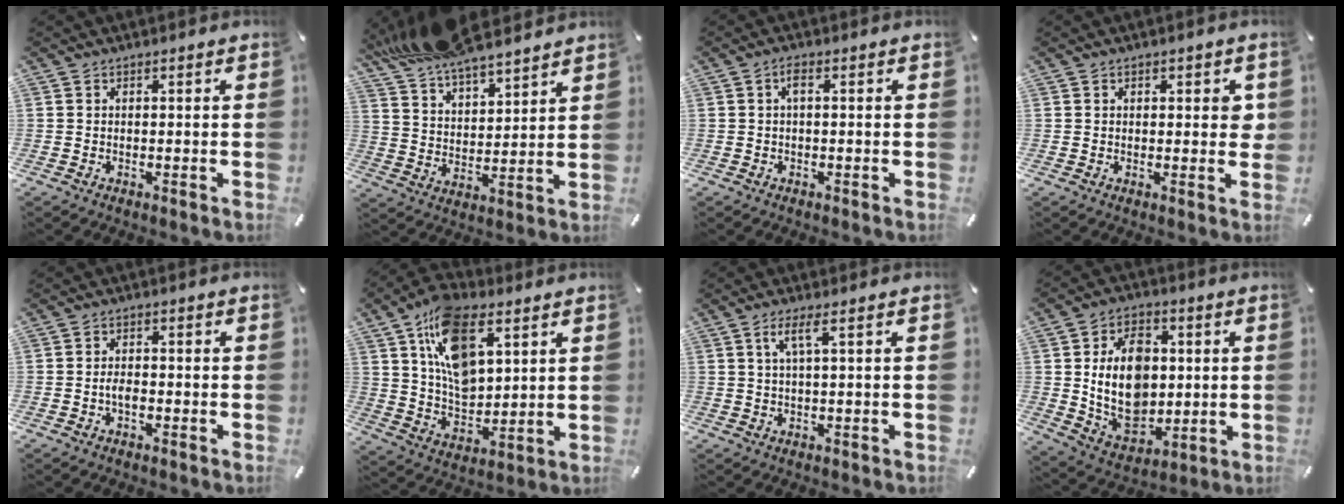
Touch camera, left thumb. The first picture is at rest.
{"total": 13.1, "force": [11.8, 3.5, 4.3], "torque": [-0.111, -0.070, 0.222]}
{"total": 2.0, "force": [0.1, 0.7, 1.9], "torque": [-0.039, 0.006, 0.000]}
{"total": 2.8, "force": [0.5, 1.5, 2.3], "torque": [-0.028, 0.000, 0.004]}
{"total": 2.6, "force": [-1.1, 1.3, 1.9], "torque": [-0.036, 0.007, -0.020]}
{"total": 16.6, "force": [7.9, 9.6, 11.0], "torque": [-0.207, -0.018, 0.142]}
{"total": 4.2, "force": [1.3, 0.5, 3.9], "torque": [-0.079, 0.001, 0.020]}
{"total": 15.7, "force": [1.4, 11.8, 10.2], "torque": [-0.188, 0.003, 0.030]}